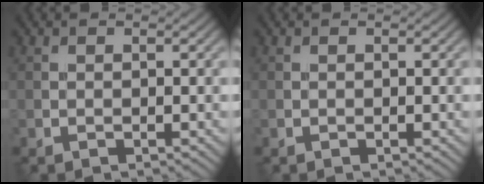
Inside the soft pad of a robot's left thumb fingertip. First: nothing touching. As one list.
[{"total": 0.0}]